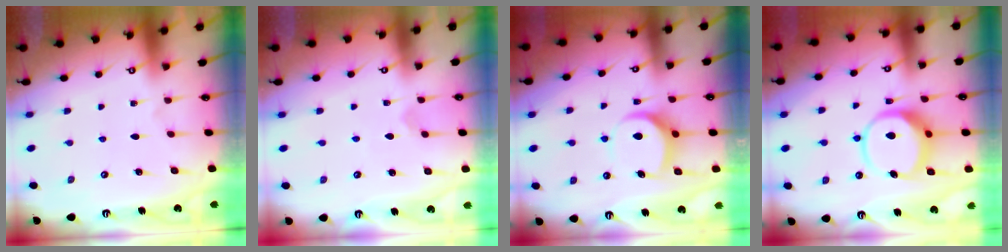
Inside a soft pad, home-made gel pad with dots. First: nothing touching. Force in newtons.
{"total": 2.5, "press": 2.4, "slide": 0.6}
{"total": 8.7, "press": 8.6, "slide": 0.8}
{"total": 11.6, "press": 11.5, "slide": 1.5}